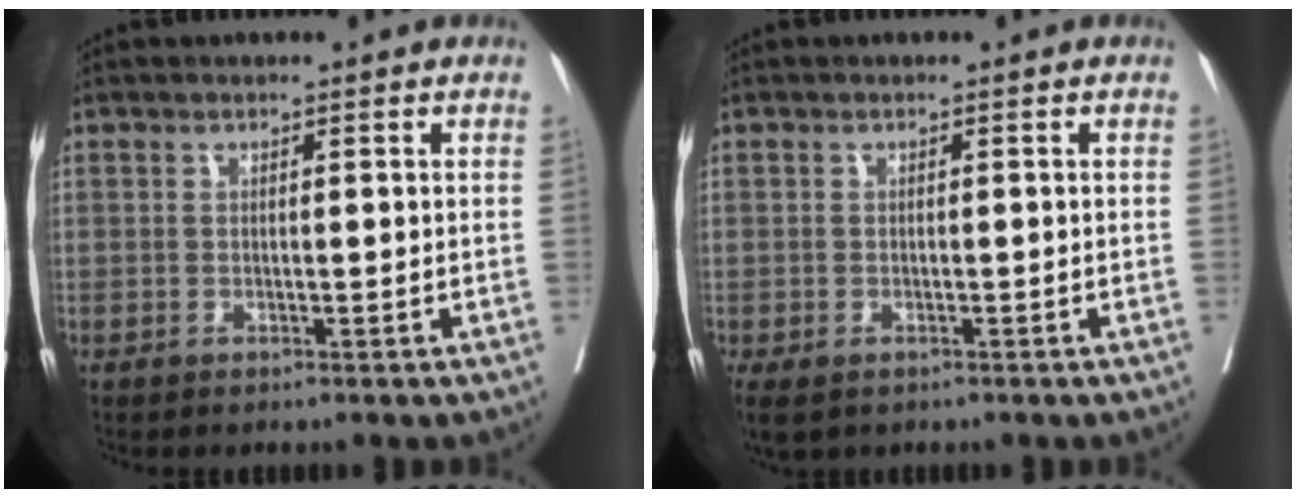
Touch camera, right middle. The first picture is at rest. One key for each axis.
{"total": 4.4, "fx": -2.5, "fy": 2.7, "fz": 2.4, "tx": -0.054, "ty": -0.012, "tz": -0.038}